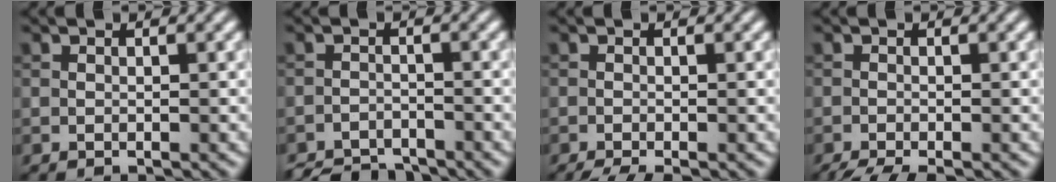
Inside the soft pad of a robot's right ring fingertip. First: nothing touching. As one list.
[{"total": 3.6, "force": [-3.4, 0.9, 0.6], "torque": [-0.004, -0.004, -0.065]}, {"total": 2.0, "force": [-1.5, 0.3, 1.3], "torque": [-0.021, -0.008, -0.029]}, {"total": 2.8, "force": [-2.2, 0.4, 1.7], "torque": [-0.030, -0.010, -0.043]}]